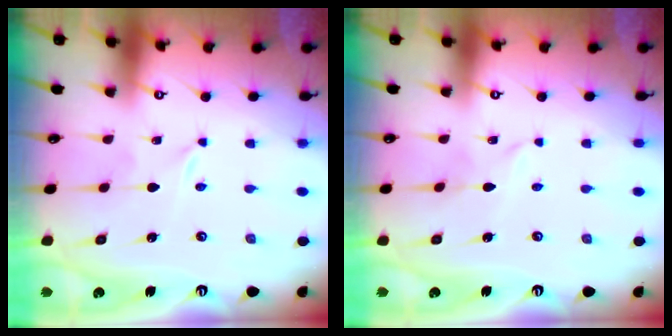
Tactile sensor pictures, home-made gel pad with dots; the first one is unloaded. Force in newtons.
{"total": 1.9, "press": 1.9, "slide": 0.2}